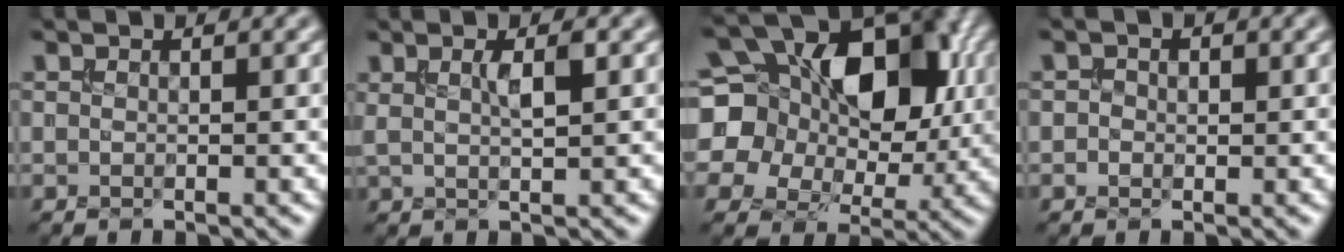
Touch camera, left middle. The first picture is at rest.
{"total": 2.0, "force": [0.7, 0.2, 1.9], "torque": [-0.038, -0.002, 0.012]}
{"total": 13.5, "force": [2.0, 10.0, 8.8], "torque": [-0.145, 0.009, 0.030]}
{"total": 0.9, "force": [0.0, 0.8, 0.4], "torque": [-0.001, -0.002, -0.007]}